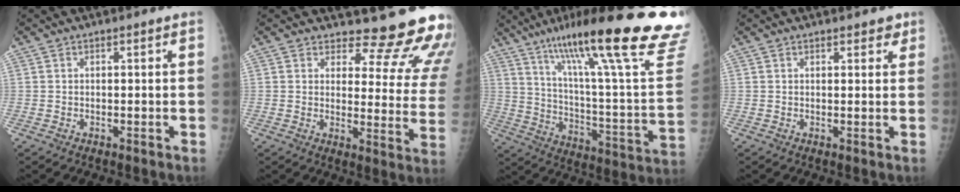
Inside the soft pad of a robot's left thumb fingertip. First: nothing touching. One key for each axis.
{"total": 15.7, "fx": 15.0, "fy": 3.4, "fz": 3.3, "tx": 0.005, "ty": -0.163, "tz": 0.157}
{"total": 33.8, "fx": 22.6, "fy": 3.4, "fz": 25.0, "tx": -0.314, "ty": -0.079, "tz": 0.334}
{"total": 2.5, "fx": 1.9, "fy": 1.1, "fz": 1.2, "tx": 0.002, "ty": -0.007, "tz": 0.019}